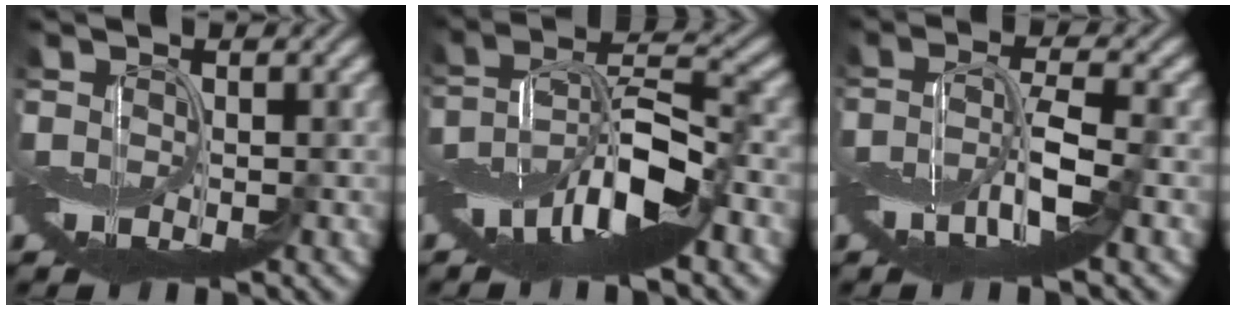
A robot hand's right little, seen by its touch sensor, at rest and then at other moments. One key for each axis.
{"total": 9.7, "fx": -4.9, "fy": 3.1, "fz": 7.8, "tx": -0.137, "ty": 0.014, "tz": -0.095}
{"total": 4.9, "fx": -2.0, "fy": 1.0, "fz": 4.3, "tx": -0.086, "ty": 0.003, "tz": -0.041}